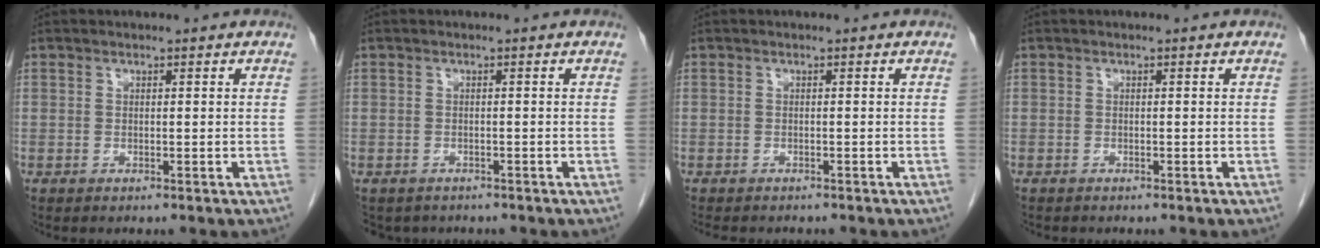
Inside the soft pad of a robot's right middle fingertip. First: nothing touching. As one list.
[{"total": 3.5, "force": [-3.0, 1.9, 0.4], "torque": [-0.004, 0.000, -0.040]}, {"total": 5.1, "force": [-4.5, 1.6, 2.0], "torque": [-0.033, -0.009, -0.059]}, {"total": 0.7, "force": [-0.6, 0.3, 0.1], "torque": [-0.009, 0.000, -0.011]}]